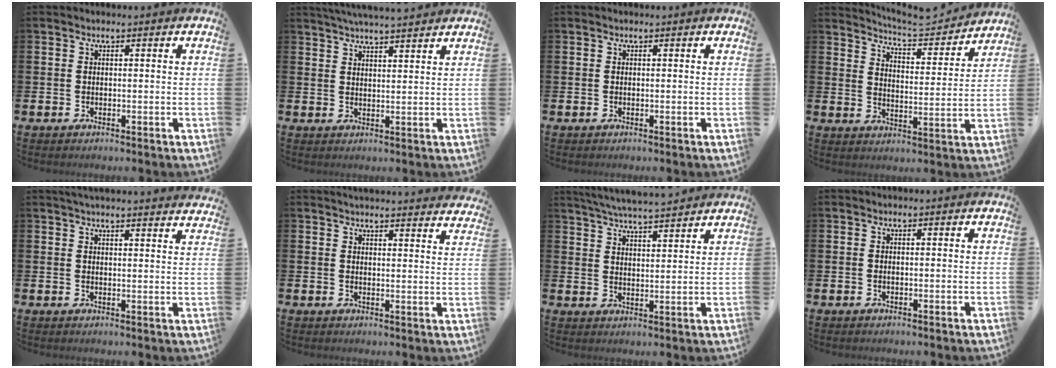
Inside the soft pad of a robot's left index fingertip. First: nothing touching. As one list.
[{"total": 4.3, "force": [4.2, -0.1, 0.9], "torque": [-0.022, -0.016, 0.076]}, {"total": 0.0}, {"total": 5.9, "force": [5.9, 0.4, 0.8], "torque": [-0.033, -0.044, 0.099]}, {"total": 3.4, "force": [3.4, -0.3, 0.2], "torque": [-0.004, -0.018, 0.059]}, {"total": 3.6, "force": [3.6, -0.1, 0.0], "torque": [0.001, -0.022, 0.064]}, {"total": 5.6, "force": [5.5, 0.1, 1.0], "torque": [-0.038, -0.027, 0.100]}, {"total": 0.0}]